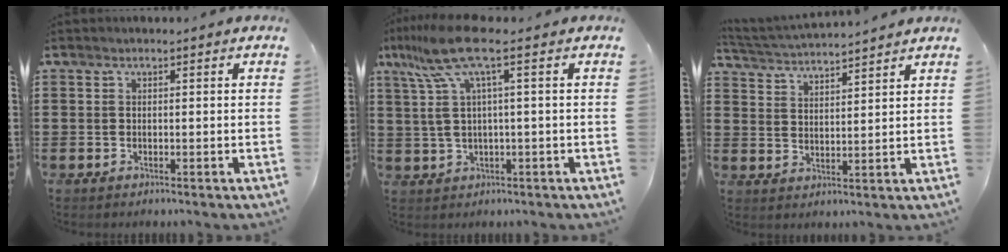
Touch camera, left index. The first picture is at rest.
{"total": 8.6, "force": [3.1, 0.9, 8.0], "torque": [-0.196, -0.022, 0.042]}
{"total": 3.5, "force": [3.4, -0.5, 0.2], "torque": [-0.021, -0.022, 0.057]}